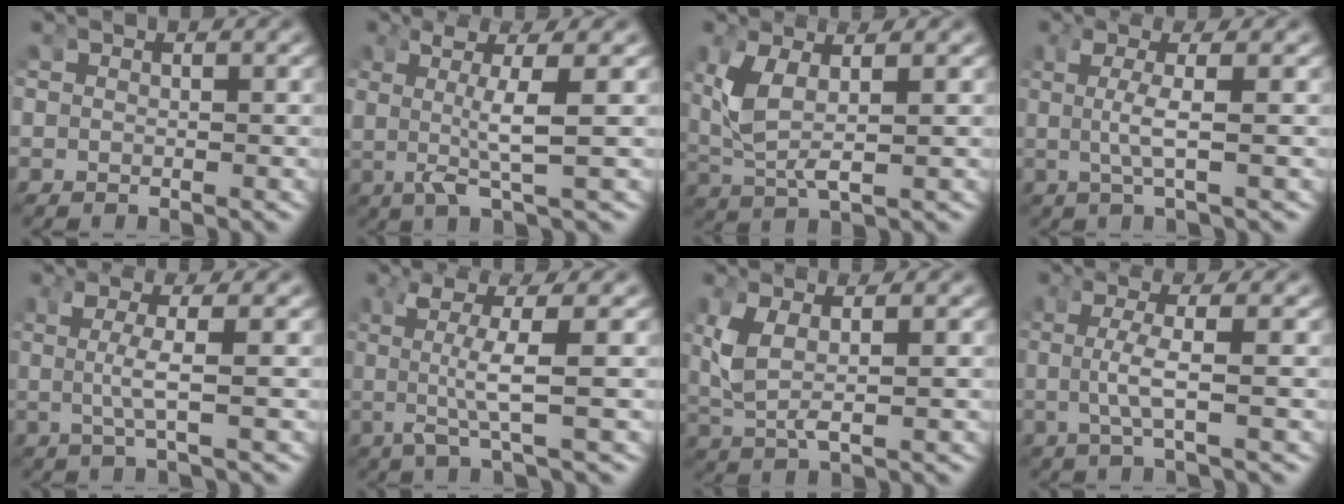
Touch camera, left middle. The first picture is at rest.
{"total": 4.9, "force": [0.8, 0.3, 4.8], "torque": [-0.089, -0.001, 0.019]}
{"total": 4.9, "force": [0.8, 2.8, 3.9], "torque": [-0.120, -0.017, 0.029]}
{"total": 2.9, "force": [0.1, -0.5, 2.9], "torque": [-0.065, -0.007, 0.009]}
{"total": 3.2, "force": [0.3, -0.6, 3.1], "torque": [-0.068, -0.005, 0.010]}
{"total": 4.7, "force": [0.7, -0.3, 4.7], "torque": [-0.093, 0.000, 0.012]}
{"total": 4.4, "force": [0.7, 2.6, 3.5], "torque": [-0.107, -0.016, 0.026]}
{"total": 2.9, "force": [-0.2, -0.5, 2.8], "torque": [-0.068, -0.005, 0.003]}